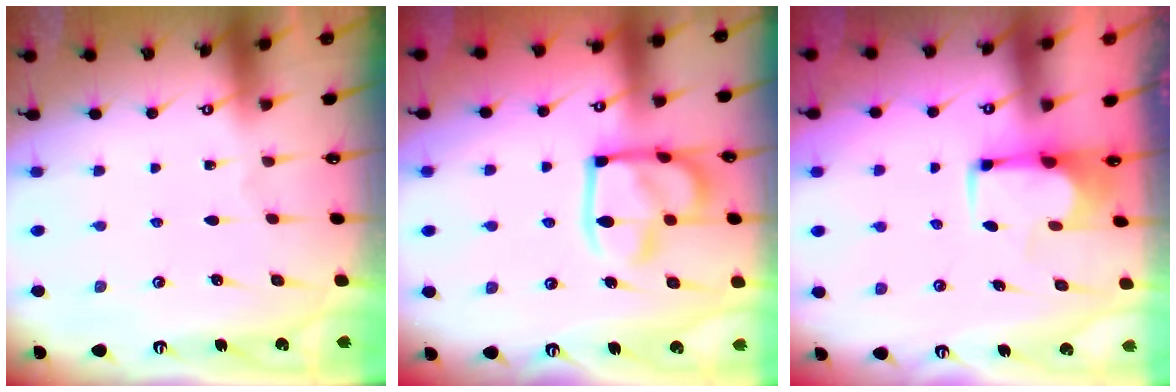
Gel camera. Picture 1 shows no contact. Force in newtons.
{"total": 15.7, "press": 15.6, "slide": 1.7}
{"total": 1.9, "press": 1.6, "slide": 1.0}